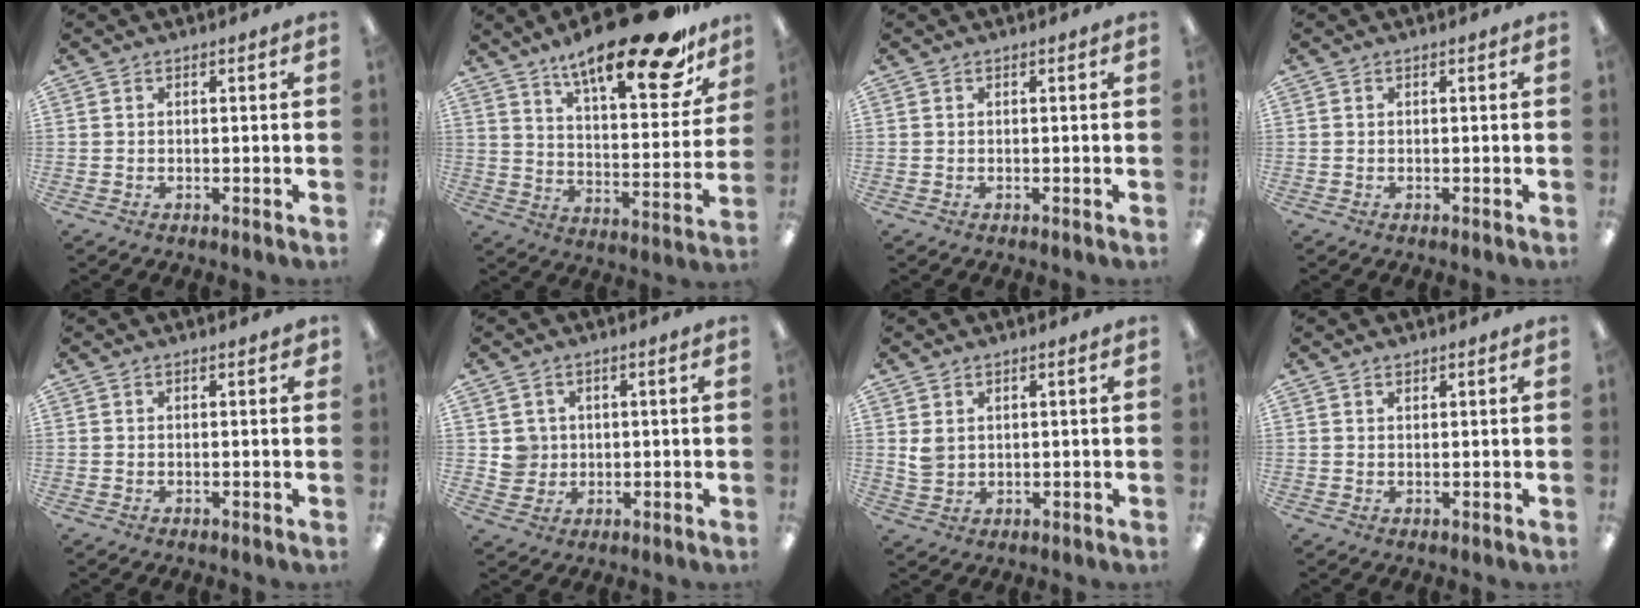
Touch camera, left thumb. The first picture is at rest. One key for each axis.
{"total": 23.3, "fx": 17.3, "fy": 6.1, "fz": 14.4, "tx": -0.217, "ty": -0.114, "tz": 0.279}
{"total": 0.0}
{"total": 0.0}
{"total": 1.2, "fx": 0.6, "fy": 0.5, "fz": 0.9, "tx": -0.003, "ty": -0.003, "tz": 0.007}
{"total": 4.3, "fx": 0.9, "fy": 4.1, "fz": 0.4, "tx": 0.005, "ty": 0.000, "tz": 0.013}
{"total": 3.7, "fx": 1.6, "fy": 2.6, "fz": 2.1, "tx": -0.043, "ty": 0.003, "tz": 0.032}
{"total": 1.7, "fx": 1.6, "fy": 0.6, "fz": 0.1, "tx": 0.005, "ty": -0.005, "tz": 0.029}